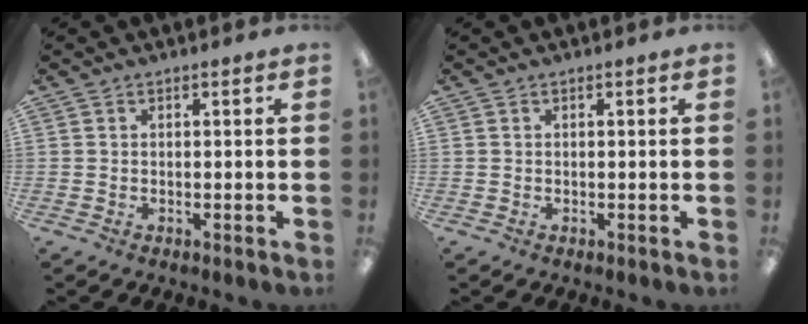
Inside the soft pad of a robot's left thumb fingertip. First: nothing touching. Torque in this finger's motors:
{"motor_torque": [0.00, 0.00, -0.03, 0.03, 0.00]}